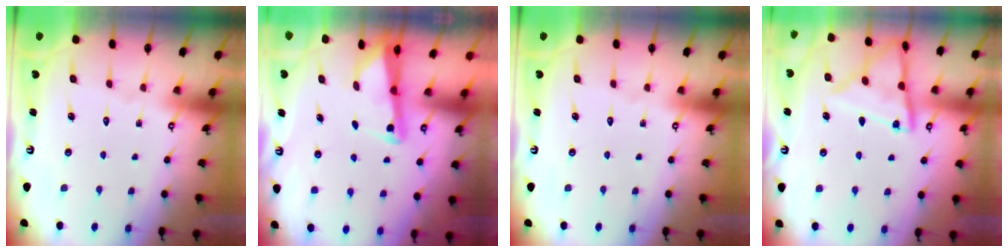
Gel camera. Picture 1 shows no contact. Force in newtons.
{"total": 2.9, "press": 2.9, "slide": 0.2}
{"total": 0.0}
{"total": 12.3, "press": 12.3, "slide": 1.0}